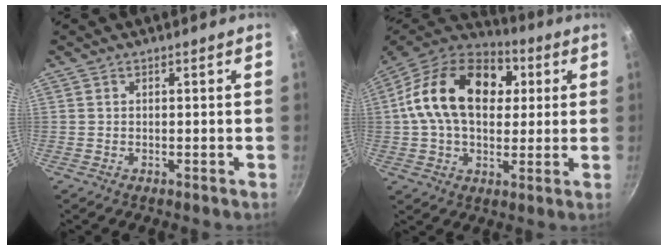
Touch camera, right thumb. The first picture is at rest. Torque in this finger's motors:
{"motor_torque": [-0.86, 1.71, 1.01, -0.54, 0.52]}